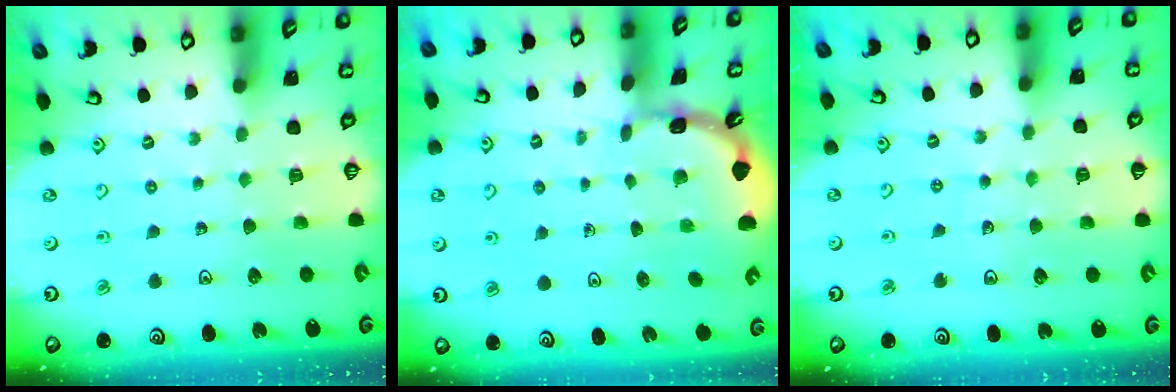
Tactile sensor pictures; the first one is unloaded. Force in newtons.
{"total": 1.7, "press": 1.7, "slide": 0.1}
{"total": 2.9, "press": 2.1, "slide": 2.1}